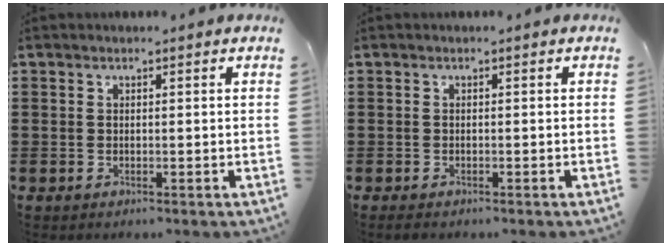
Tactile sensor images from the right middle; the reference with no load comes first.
{"total": 0.6, "force": [-0.5, 0.2, 0.2], "torque": [-0.006, -0.003, -0.010]}